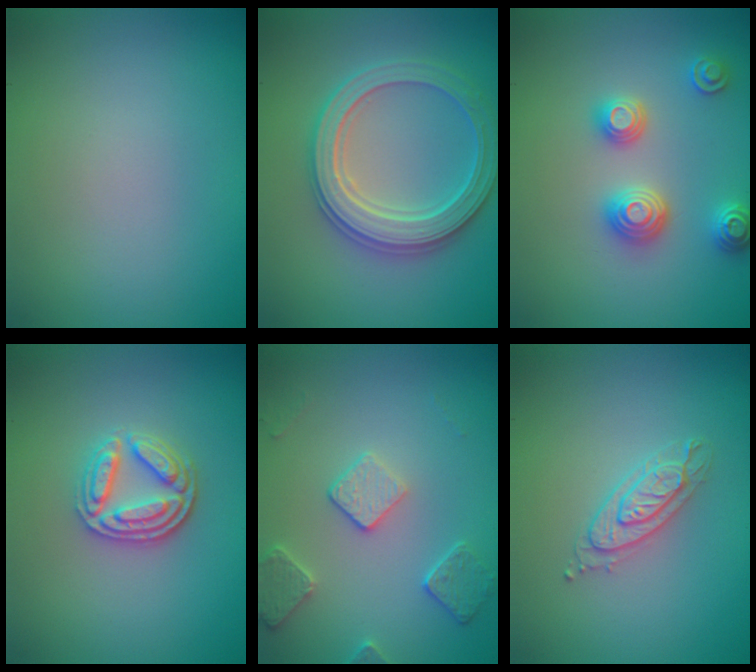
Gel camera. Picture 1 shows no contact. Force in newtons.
{"total": 5.5, "press": 5.4, "slide": 1.0}
{"total": 3.1, "press": 3.0, "slide": 0.4}
{"total": 3.6, "press": 3.2, "slide": 1.8}
{"total": 2.8, "press": 2.7, "slide": 0.6}
{"total": 2.2, "press": 2.2, "slide": 0.3}